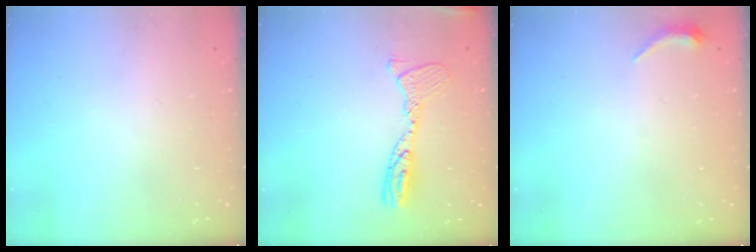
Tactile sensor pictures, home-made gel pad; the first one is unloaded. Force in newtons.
{"total": 12.0, "press": 11.9, "slide": 1.1}
{"total": 4.8, "press": 4.7, "slide": 0.9}